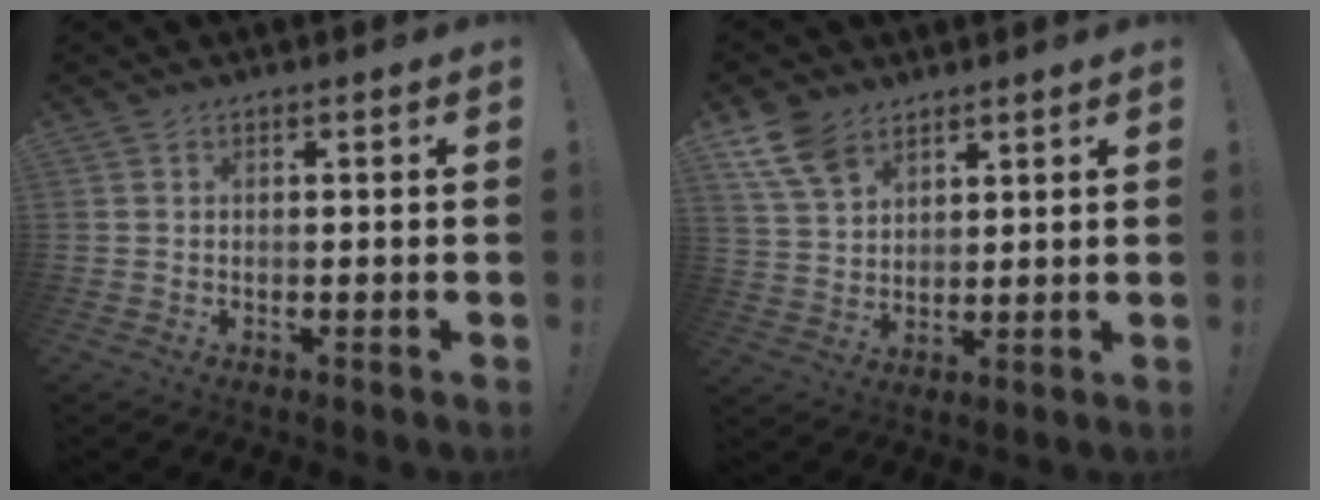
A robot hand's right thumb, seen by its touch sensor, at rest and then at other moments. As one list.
[{"total": 10.0, "force": [6.7, 6.0, 4.4], "torque": [-0.084, -0.029, 0.133]}]